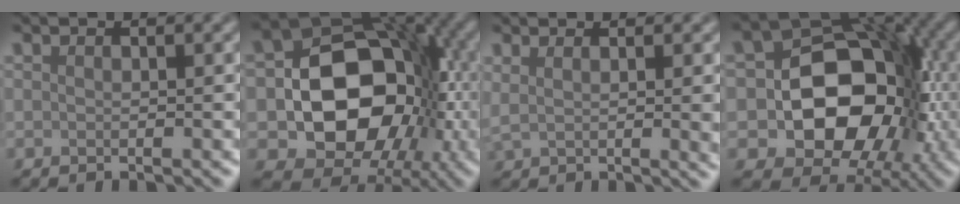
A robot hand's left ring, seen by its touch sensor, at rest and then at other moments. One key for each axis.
{"total": 13.9, "fx": -2.5, "fy": 10.2, "fz": 9.1, "tx": -0.103, "ty": -0.004, "tz": -0.048}
{"total": 4.2, "fx": 1.3, "fy": 1.6, "fz": 3.6, "tx": -0.039, "ty": 0.005, "tz": 0.020}
{"total": 13.6, "fx": -2.6, "fy": 10.1, "fz": 8.8, "tx": -0.082, "ty": 0.004, "tz": -0.063}